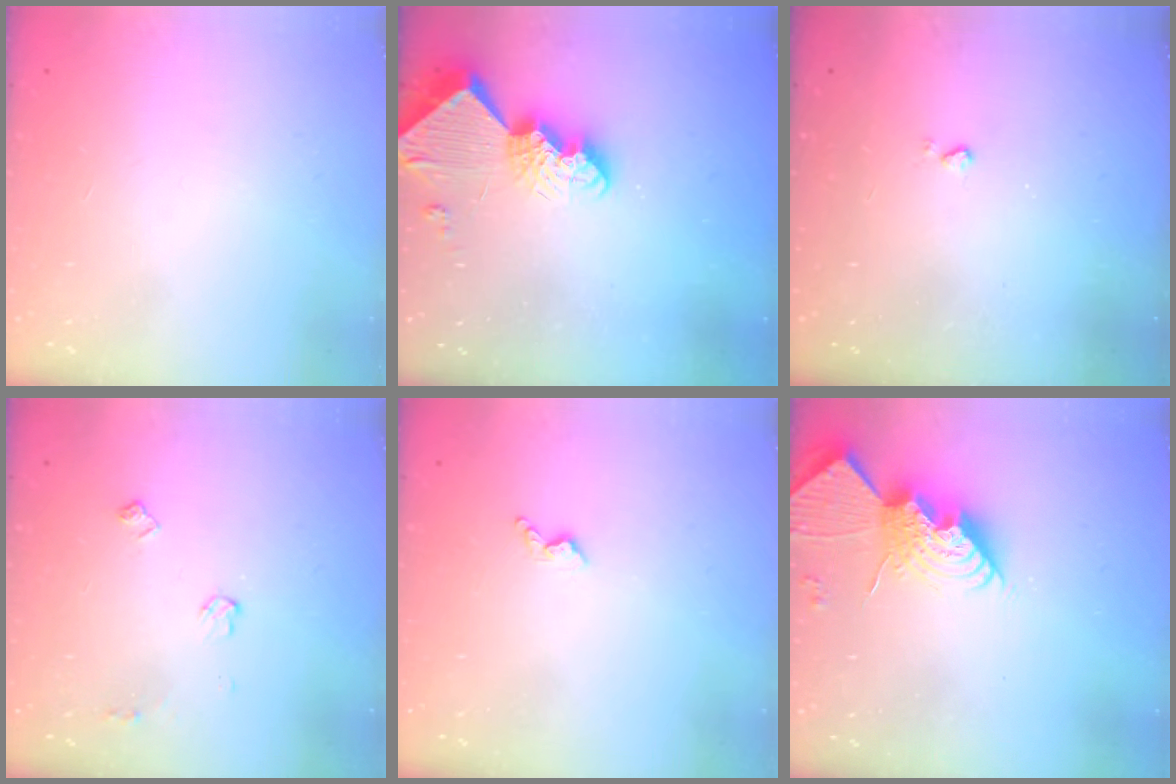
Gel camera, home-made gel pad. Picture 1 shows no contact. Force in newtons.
{"total": 12.1, "press": 12.0, "slide": 1.3}
{"total": 2.5, "press": 2.4, "slide": 0.5}
{"total": 6.0, "press": 6.0, "slide": 0.7}
{"total": 3.9, "press": 3.9, "slide": 0.8}
{"total": 13.6, "press": 13.6, "slide": 1.2}